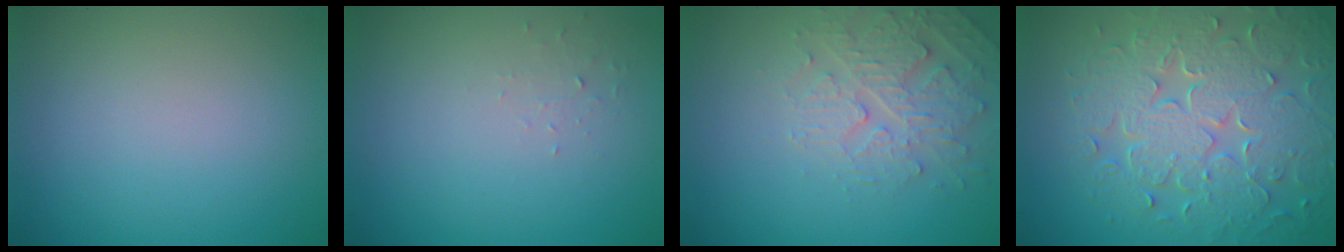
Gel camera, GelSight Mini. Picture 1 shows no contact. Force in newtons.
{"total": 0.6, "press": 0.3, "slide": 0.6}
{"total": 3.9, "press": 3.8, "slide": 0.7}
{"total": 8.7, "press": 6.3, "slide": 6.0}